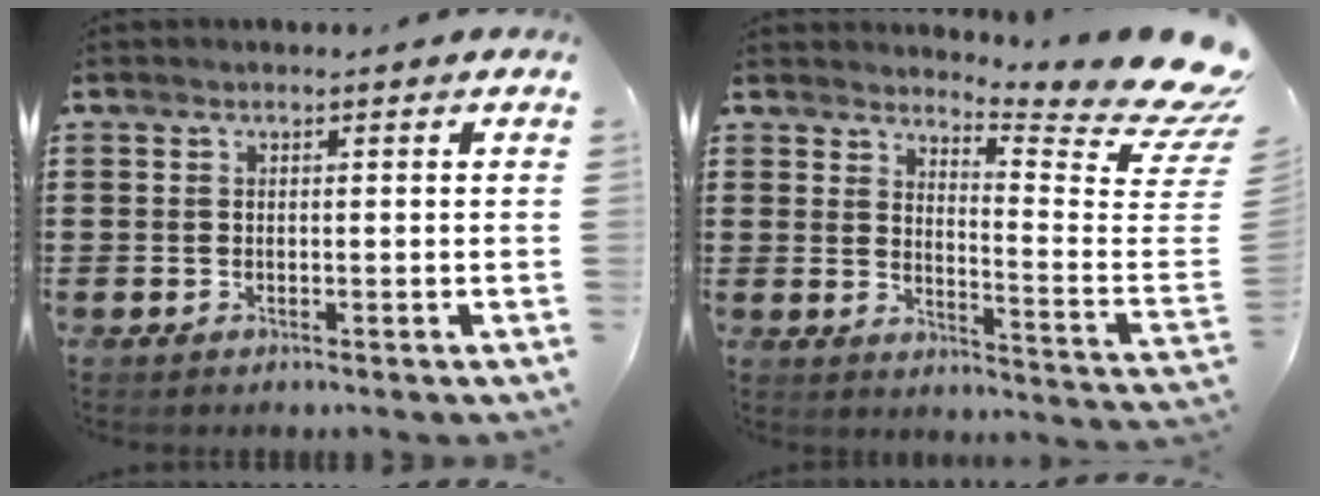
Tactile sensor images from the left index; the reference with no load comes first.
{"total": 7.1, "force": [6.2, 0.0, 3.5], "torque": [-0.073, -0.067, 0.105]}